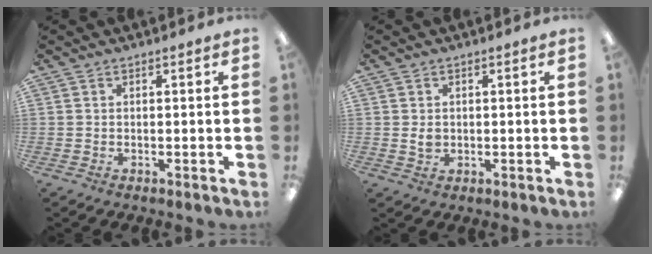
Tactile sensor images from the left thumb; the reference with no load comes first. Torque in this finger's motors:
{"motor_torque": [-0.06, 0.06, 0.05, -0.12, 0.01]}